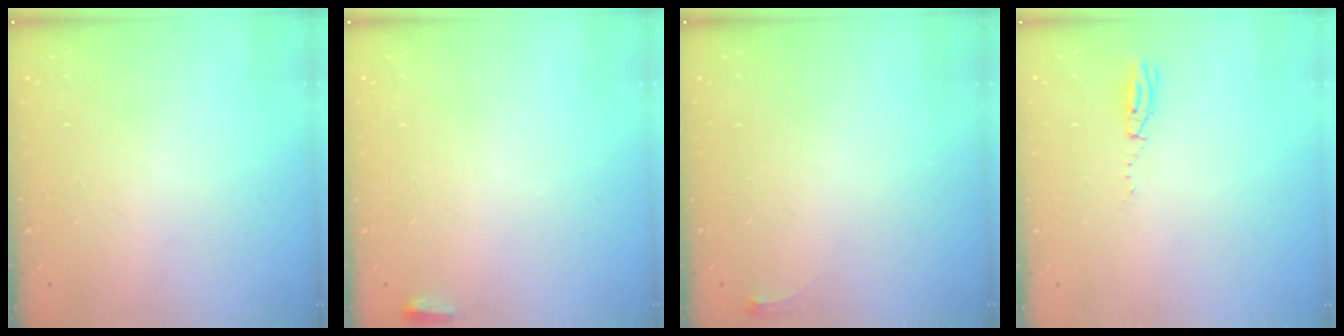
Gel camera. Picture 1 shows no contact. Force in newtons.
{"total": 2.7, "press": 2.6, "slide": 0.9}
{"total": 2.8, "press": 2.8, "slide": 0.4}
{"total": 3.5, "press": 2.8, "slide": 2.1}